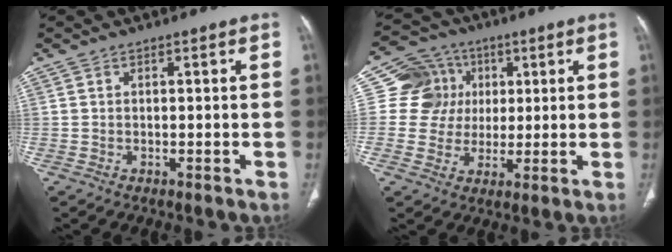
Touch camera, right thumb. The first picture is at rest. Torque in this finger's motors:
{"motor_torque": [0.11, -0.01, 0.35, 0.28, -0.05]}